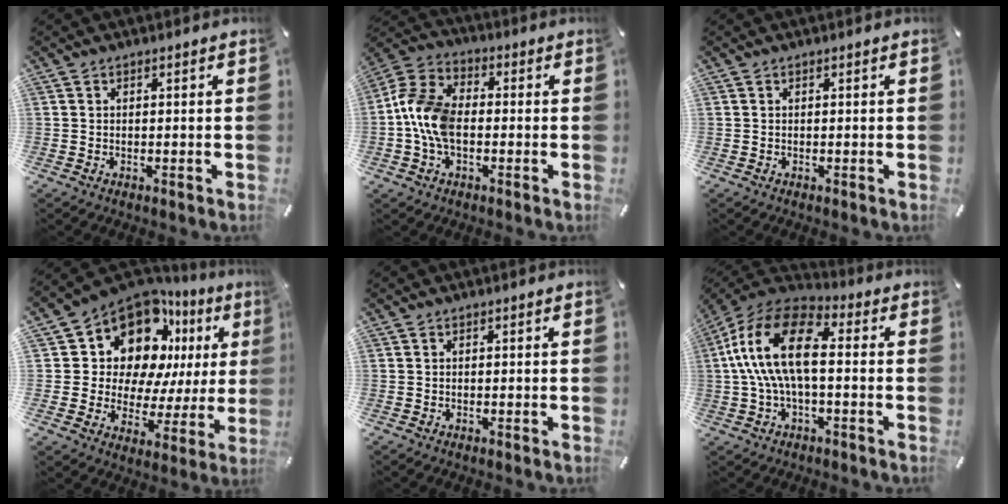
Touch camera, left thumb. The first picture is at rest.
{"total": 10.5, "force": [-1.9, 7.0, 7.6], "torque": [-0.163, 0.017, -0.032]}
{"total": 0.0}
{"total": 15.3, "force": [9.5, 9.8, 6.9], "torque": [-0.116, -0.085, 0.166]}
{"total": 0.0}
{"total": 17.0, "force": [0.5, 8.9, 14.4], "torque": [-0.302, 0.008, 0.006]}